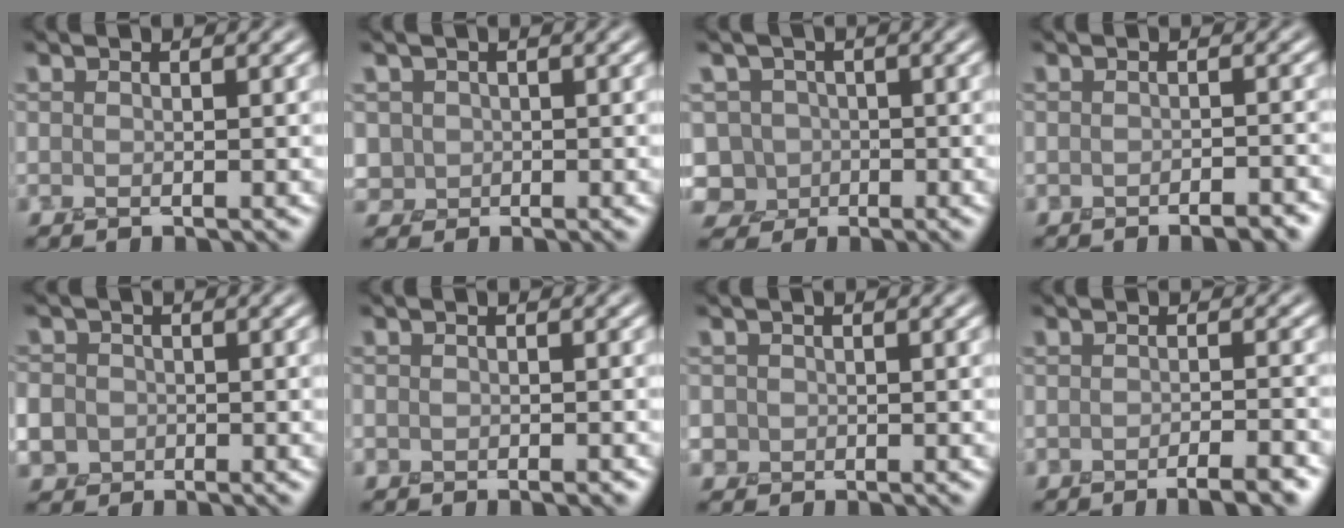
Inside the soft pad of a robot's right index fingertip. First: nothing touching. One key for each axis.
{"total": 1.5, "fx": 0.5, "fy": 1.4, "fz": -0.4, "tx": 0.019, "ty": 0.004, "tz": 0.013}
{"total": 4.1, "fx": -0.1, "fy": 4.0, "fz": 0.7, "tx": 0.007, "ty": 0.029, "tz": -0.022}
{"total": 2.0, "fx": -1.6, "fy": 0.4, "fz": 1.1, "tx": -0.009, "ty": 0.005, "tz": -0.020}
{"total": 5.6, "fx": -1.4, "fy": 5.2, "fz": 1.5, "tx": -0.043, "ty": -0.001, "tz": -0.055}
{"total": 0.9, "fx": -0.5, "fy": 0.7, "fz": 0.3, "tx": 0.003, "ty": 0.000, "tz": -0.005}
{"total": 1.7, "fx": 0.0, "fy": 1.6, "fz": -0.1, "tx": 0.015, "ty": 0.008, "tz": -0.001}
{"total": 3.3, "fx": -2.2, "fy": 0.7, "fz": 2.3, "tx": -0.018, "ty": 0.008, "tz": -0.034}